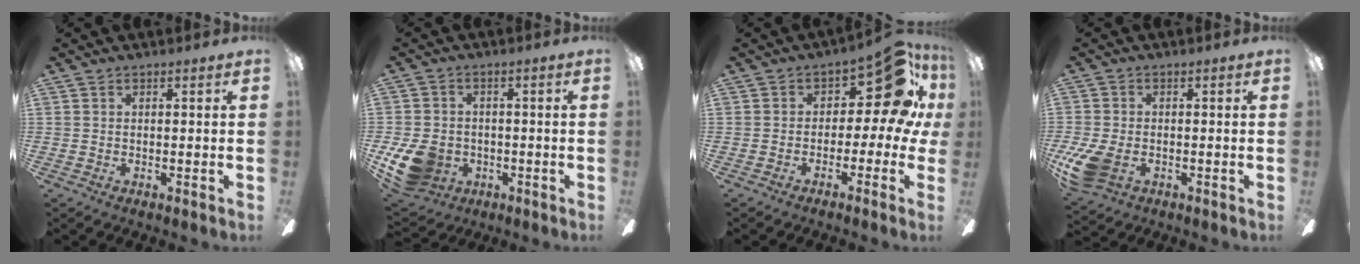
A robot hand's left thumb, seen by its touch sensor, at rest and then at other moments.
{"total": 12.2, "force": [-4.1, 9.5, 6.6], "torque": [-0.144, 0.018, -0.073]}
{"total": 13.4, "force": [4.4, 6.3, 10.9], "torque": [-0.153, -0.018, 0.067]}
{"total": 8.5, "force": [-2.8, 5.5, 5.9], "torque": [-0.140, -0.002, -0.049]}